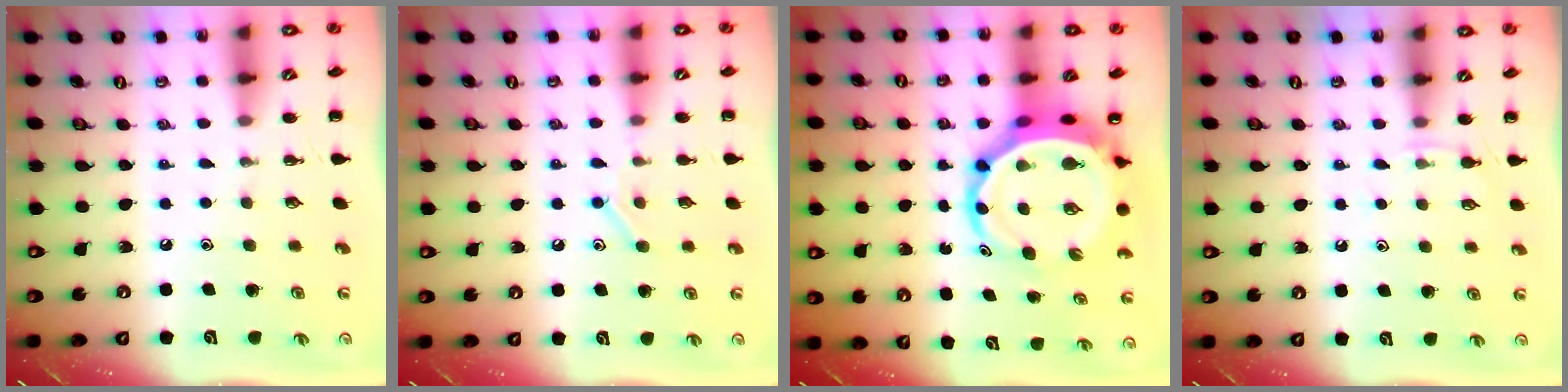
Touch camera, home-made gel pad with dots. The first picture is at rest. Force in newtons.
{"total": 8.4, "press": 8.3, "slide": 1.6}
{"total": 9.0, "press": 8.6, "slide": 2.5}
{"total": 4.4, "press": 4.2, "slide": 1.4}